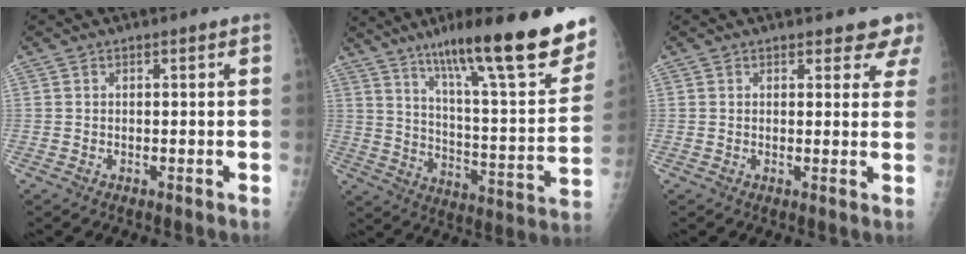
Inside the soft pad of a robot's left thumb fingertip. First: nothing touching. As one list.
[{"total": 27.7, "force": [18.2, 4.5, 20.3], "torque": [-0.279, -0.061, 0.276]}, {"total": 4.3, "force": [3.8, 1.8, 0.8], "torque": [0.026, -0.019, 0.025]}]